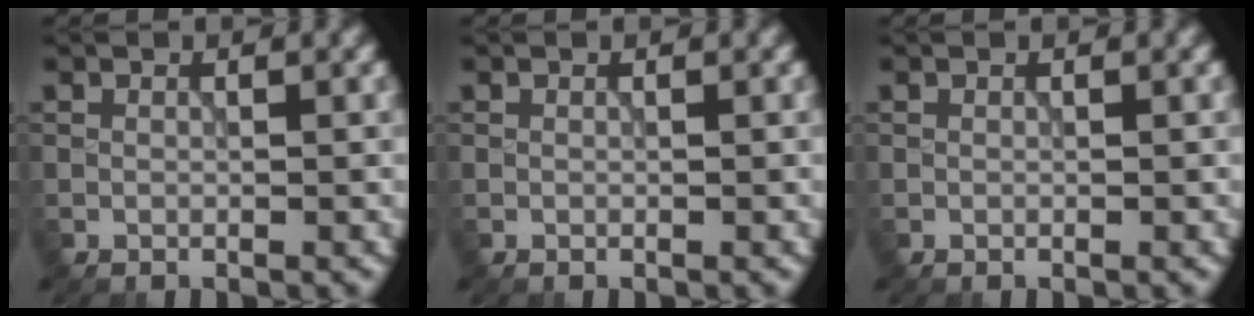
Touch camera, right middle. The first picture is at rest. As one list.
[{"total": 0.0}, {"total": 0.0}]